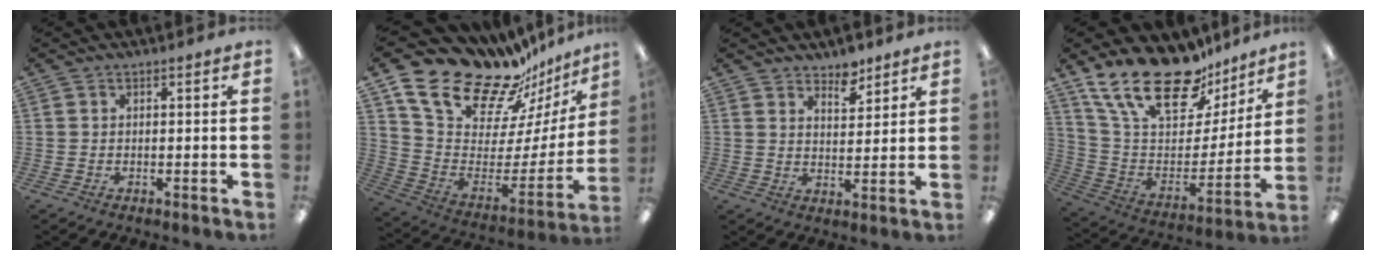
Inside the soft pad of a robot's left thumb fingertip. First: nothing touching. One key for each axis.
{"total": 24.0, "fx": 19.6, "fy": 10.4, "fz": 9.2, "tx": -0.149, "ty": -0.150, "tz": 0.361}
{"total": 5.2, "fx": 4.6, "fy": 2.1, "fz": 1.2, "tx": -0.002, "ty": -0.033, "tz": 0.081}
{"total": 24.7, "fx": 17.9, "fy": 10.9, "fz": 13.1, "tx": -0.234, "ty": -0.115, "tz": 0.320}